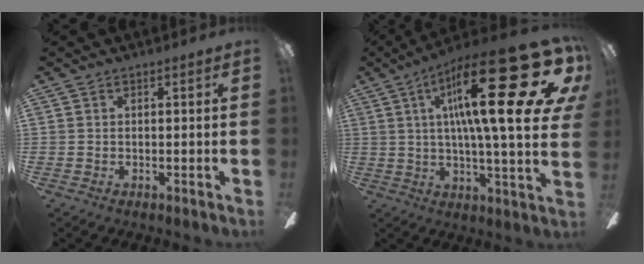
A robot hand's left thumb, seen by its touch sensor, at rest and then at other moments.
{"total": 31.0, "force": [10.6, 7.6, 28.1], "torque": [-0.440, -0.054, 0.159]}